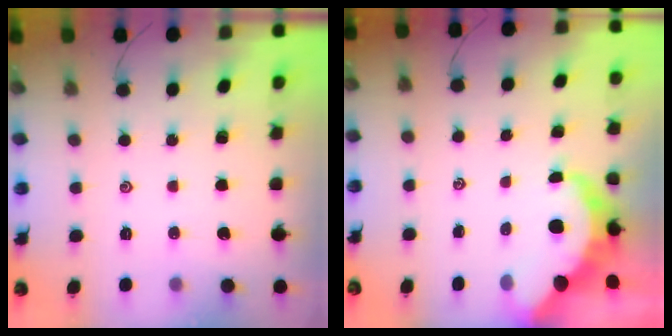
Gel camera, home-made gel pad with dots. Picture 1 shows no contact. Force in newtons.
{"total": 8.3, "press": 8.2, "slide": 1.3}